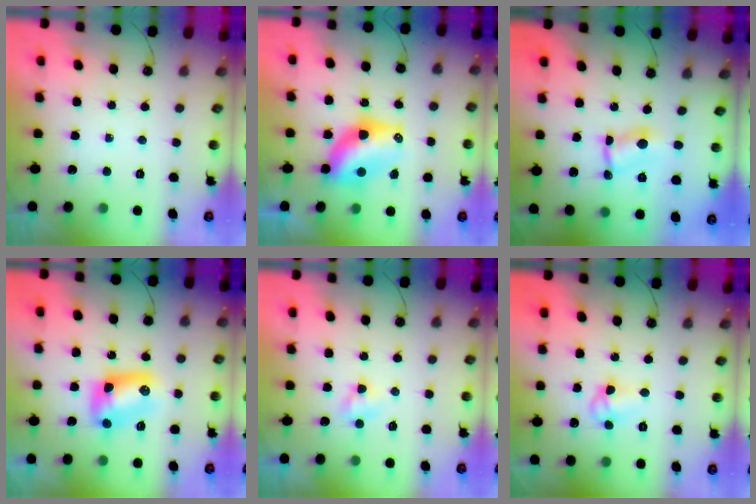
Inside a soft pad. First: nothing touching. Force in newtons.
{"total": 8.2, "press": 8.2, "slide": 0.9}
{"total": 2.4, "press": 2.4, "slide": 0.1}
{"total": 8.7, "press": 8.7, "slide": 0.1}
{"total": 2.4, "press": 2.4, "slide": 0.3}
{"total": 6.7, "press": 6.7, "slide": 0.6}